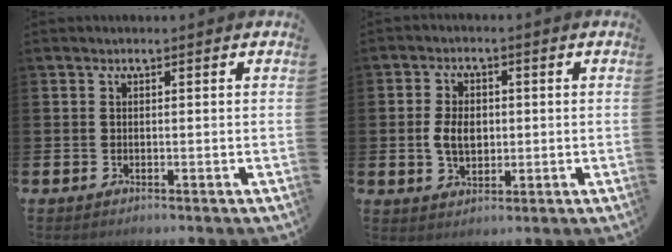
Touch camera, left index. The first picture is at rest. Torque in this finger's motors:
{"motor_torque": [0.48, -0.17, 0.45, 0.14]}